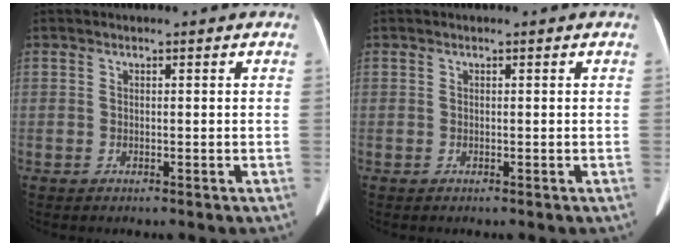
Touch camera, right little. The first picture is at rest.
{"total": 0.0}